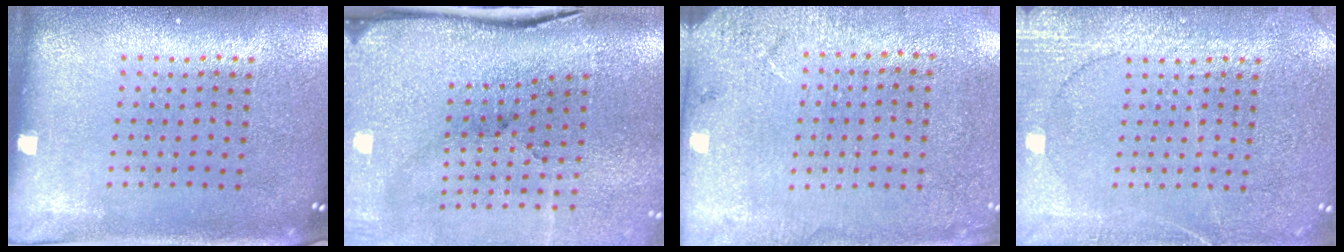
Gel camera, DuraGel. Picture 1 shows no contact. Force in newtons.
{"total": 5.1, "press": 4.1, "slide": 3.1}
{"total": 2.6, "press": 2.4, "slide": 1.1}
{"total": 4.3, "press": 4.3, "slide": 0.6}